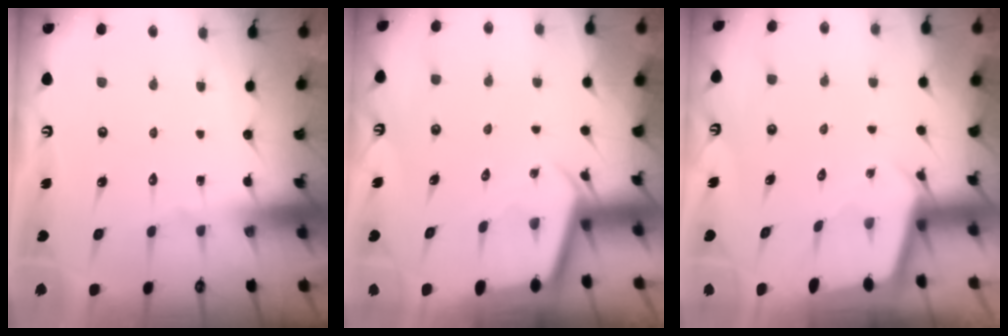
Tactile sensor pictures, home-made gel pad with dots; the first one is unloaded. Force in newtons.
{"total": 2.3, "press": 2.3, "slide": 0.1}
{"total": 2.4, "press": 2.4, "slide": 0.1}